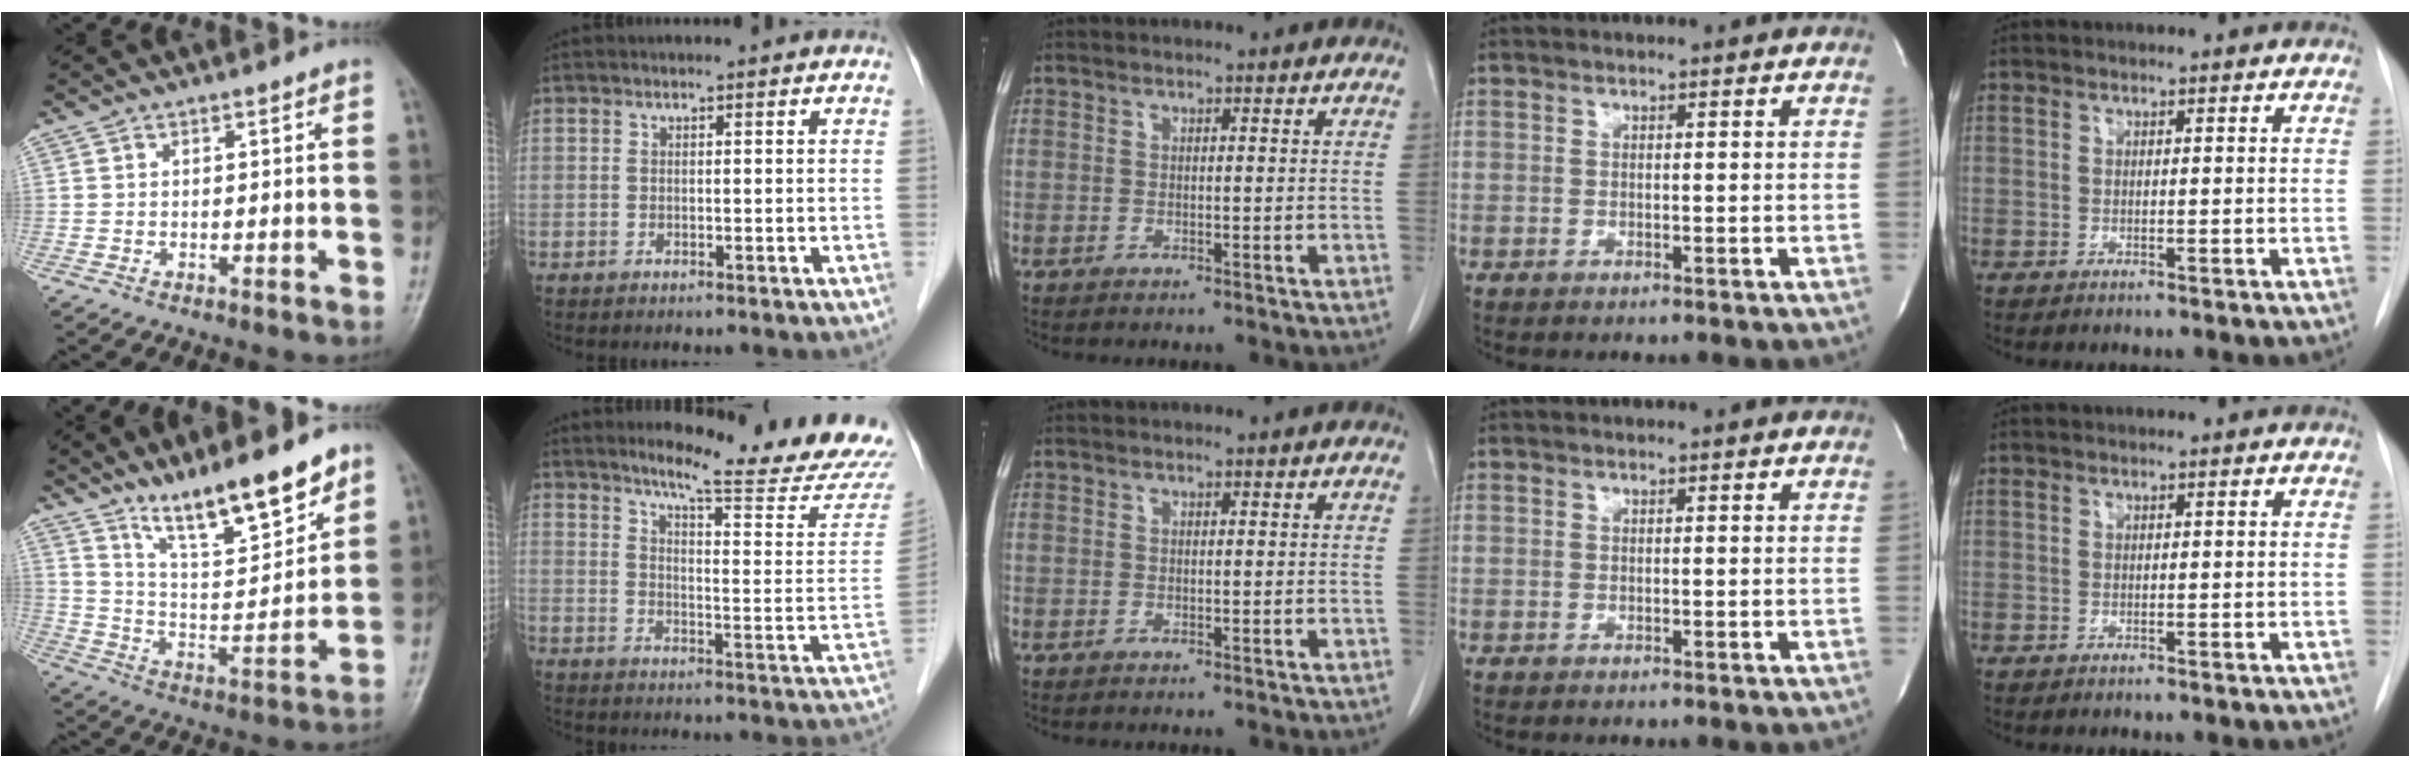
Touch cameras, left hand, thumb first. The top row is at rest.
{"thumb": {"total": 15.6, "force": [11.6, 3.5, 9.9], "torque": [-0.137, -0.075, 0.207]}, "index": {"total": 18.1, "force": [16.5, -0.8, 7.3], "torque": [-0.103, -0.095, 0.201]}}